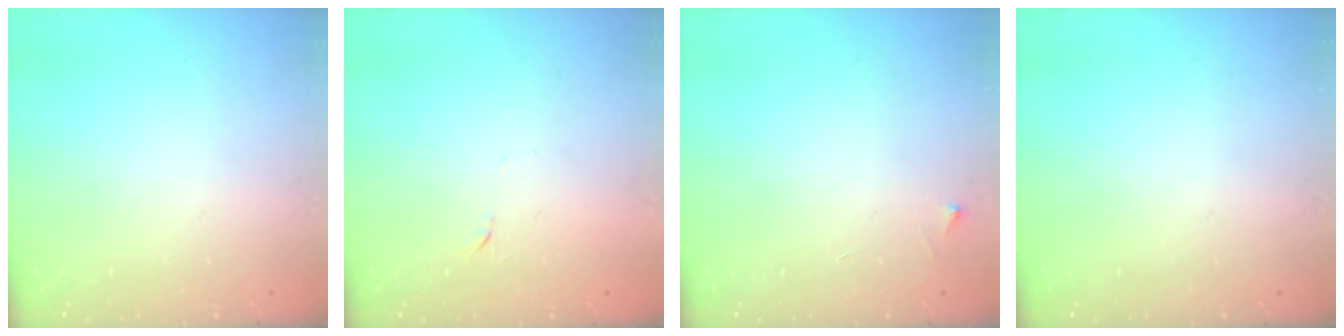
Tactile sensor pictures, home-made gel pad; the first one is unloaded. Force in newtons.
{"total": 4.4, "press": 4.3, "slide": 0.8}
{"total": 2.5, "press": 2.5, "slide": 0.3}
{"total": 0.0}